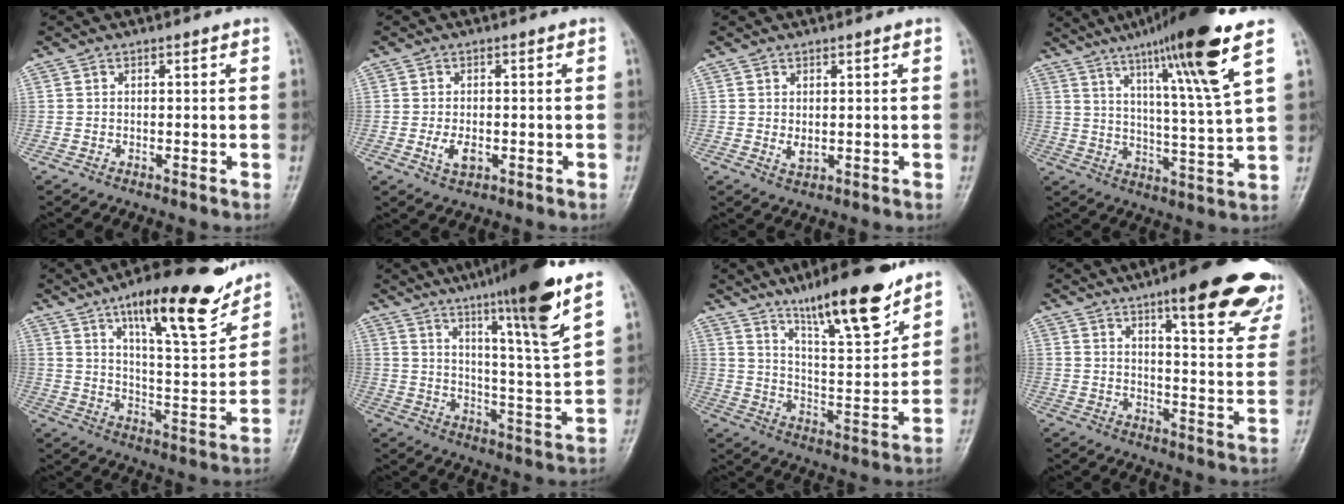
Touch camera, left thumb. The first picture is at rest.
{"total": 3.3, "force": [-0.8, 1.9, 2.6], "torque": [-0.048, -0.004, -0.012]}
{"total": 2.4, "force": [0.6, 1.2, 2.0], "torque": [-0.030, -0.007, 0.013]}
{"total": 18.5, "force": [10.8, 0.6, 15.1], "torque": [-0.231, -0.049, 0.169]}
{"total": 19.1, "force": [12.6, 5.2, 13.5], "torque": [-0.168, -0.067, 0.199]}
{"total": 18.2, "force": [11.5, 0.5, 14.2], "torque": [-0.205, -0.058, 0.177]}
{"total": 17.6, "force": [12.3, 3.8, 12.1], "torque": [-0.165, -0.074, 0.208]}
{"total": 23.2, "force": [15.2, 5.4, 16.8], "torque": [-0.179, -0.059, 0.188]}